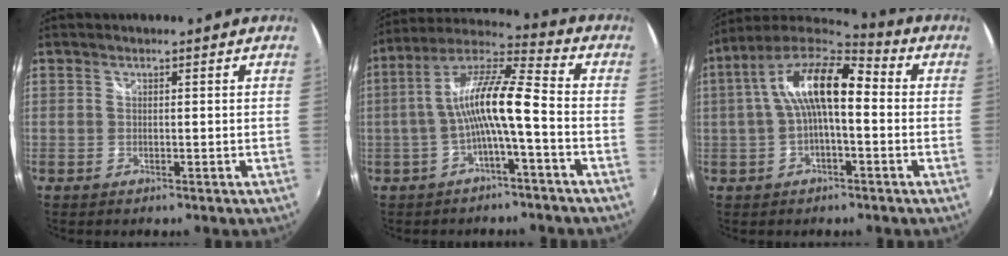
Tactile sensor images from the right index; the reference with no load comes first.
{"total": 11.4, "force": [-2.6, 1.4, 11.0], "torque": [-0.226, 0.020, -0.048]}
{"total": 13.2, "force": [0.6, 4.9, 12.3], "torque": [-0.230, 0.028, 0.002]}